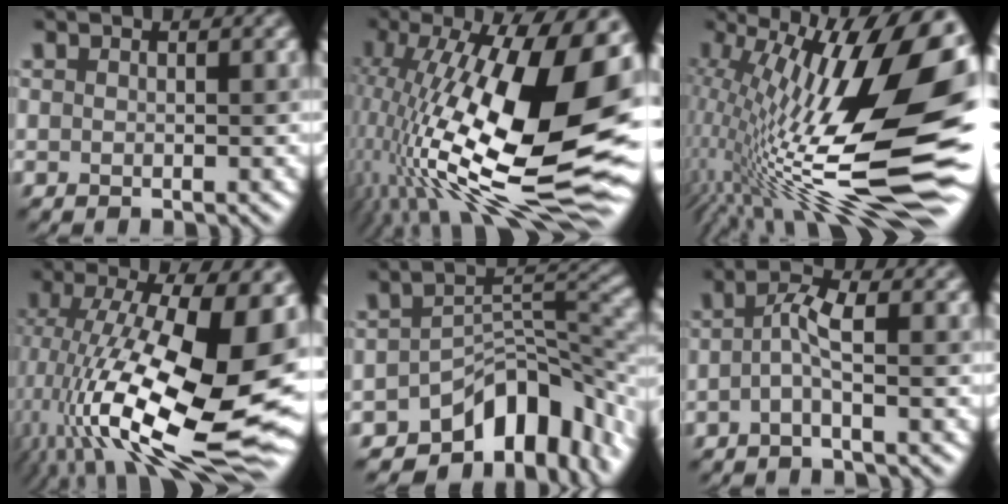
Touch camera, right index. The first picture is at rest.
{"total": 19.5, "force": [0.4, 8.5, 17.6], "torque": [-0.312, -0.003, 0.008]}
{"total": 18.3, "force": [0.6, 6.5, 17.1], "torque": [-0.289, 0.004, 0.011]}
{"total": 17.9, "force": [-1.7, 7.1, 16.4], "torque": [-0.295, -0.006, -0.026]}
{"total": 10.1, "force": [-6.4, 5.1, 6.0], "torque": [-0.058, 0.008, -0.106]}
{"total": 2.4, "force": [-0.4, 0.2, 2.3], "torque": [-0.045, 0.015, -0.010]}